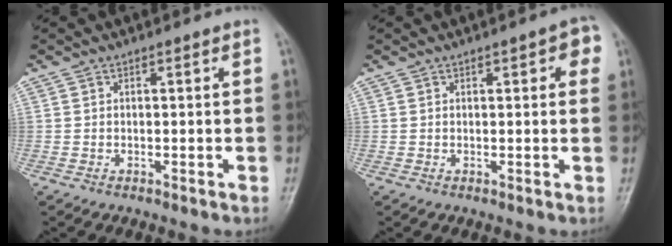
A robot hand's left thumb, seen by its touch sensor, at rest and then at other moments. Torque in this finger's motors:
{"motor_torque": [-0.12, 0.01, 0.15, 0.33, 0.04]}